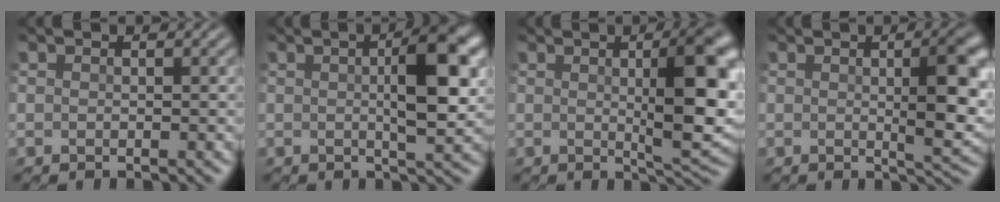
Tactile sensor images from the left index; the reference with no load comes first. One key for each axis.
{"total": 6.3, "fx": 1.0, "fy": 1.8, "fz": 5.9, "tx": -0.098, "ty": 0.011, "tz": 0.016}
{"total": 7.8, "fx": 1.0, "fy": 1.9, "fz": 7.5, "tx": -0.107, "ty": 0.004, "tz": 0.018}
{"total": 6.2, "fx": 0.4, "fy": 2.1, "fz": 5.8, "tx": -0.089, "ty": -0.002, "tz": 0.013}